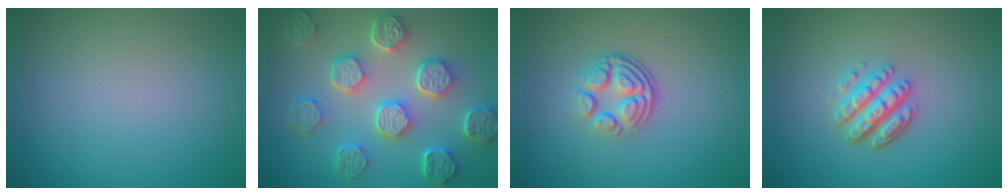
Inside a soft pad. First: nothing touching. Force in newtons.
{"total": 7.6, "press": 5.8, "slide": 4.9}
{"total": 3.9, "press": 2.7, "slide": 2.8}
{"total": 4.1, "press": 3.2, "slide": 2.5}